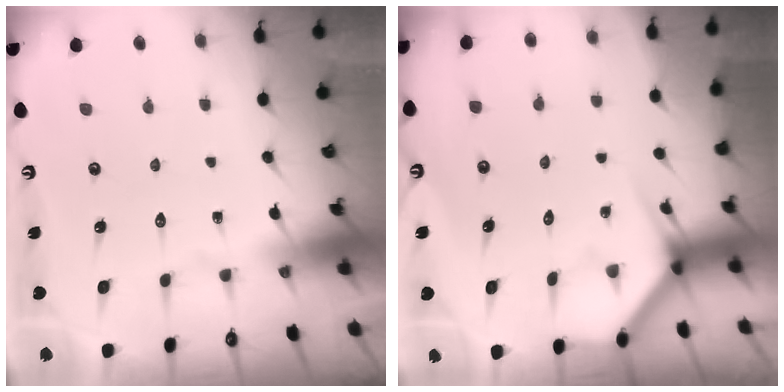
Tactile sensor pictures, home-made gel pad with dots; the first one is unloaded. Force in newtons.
{"total": 3.7, "press": 3.7, "slide": 0.3}